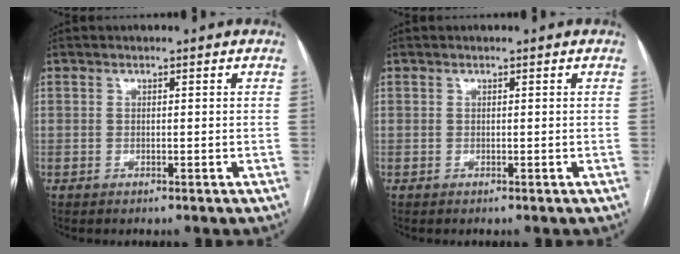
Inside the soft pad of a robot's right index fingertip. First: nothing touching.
{"total": 0.0}